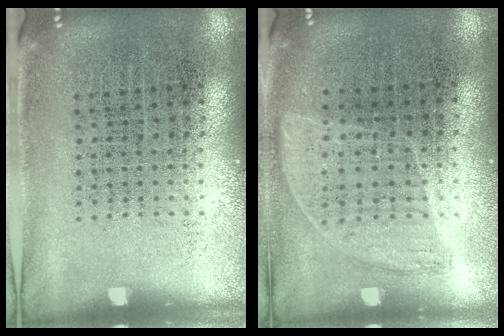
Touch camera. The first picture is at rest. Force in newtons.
{"total": 0.9, "press": 0.8, "slide": 0.5}